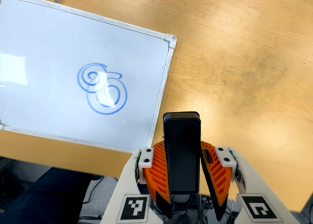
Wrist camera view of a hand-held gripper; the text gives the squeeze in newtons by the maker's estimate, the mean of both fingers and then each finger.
{"total": 6.7, "left": 6.3, "right": 7.1}